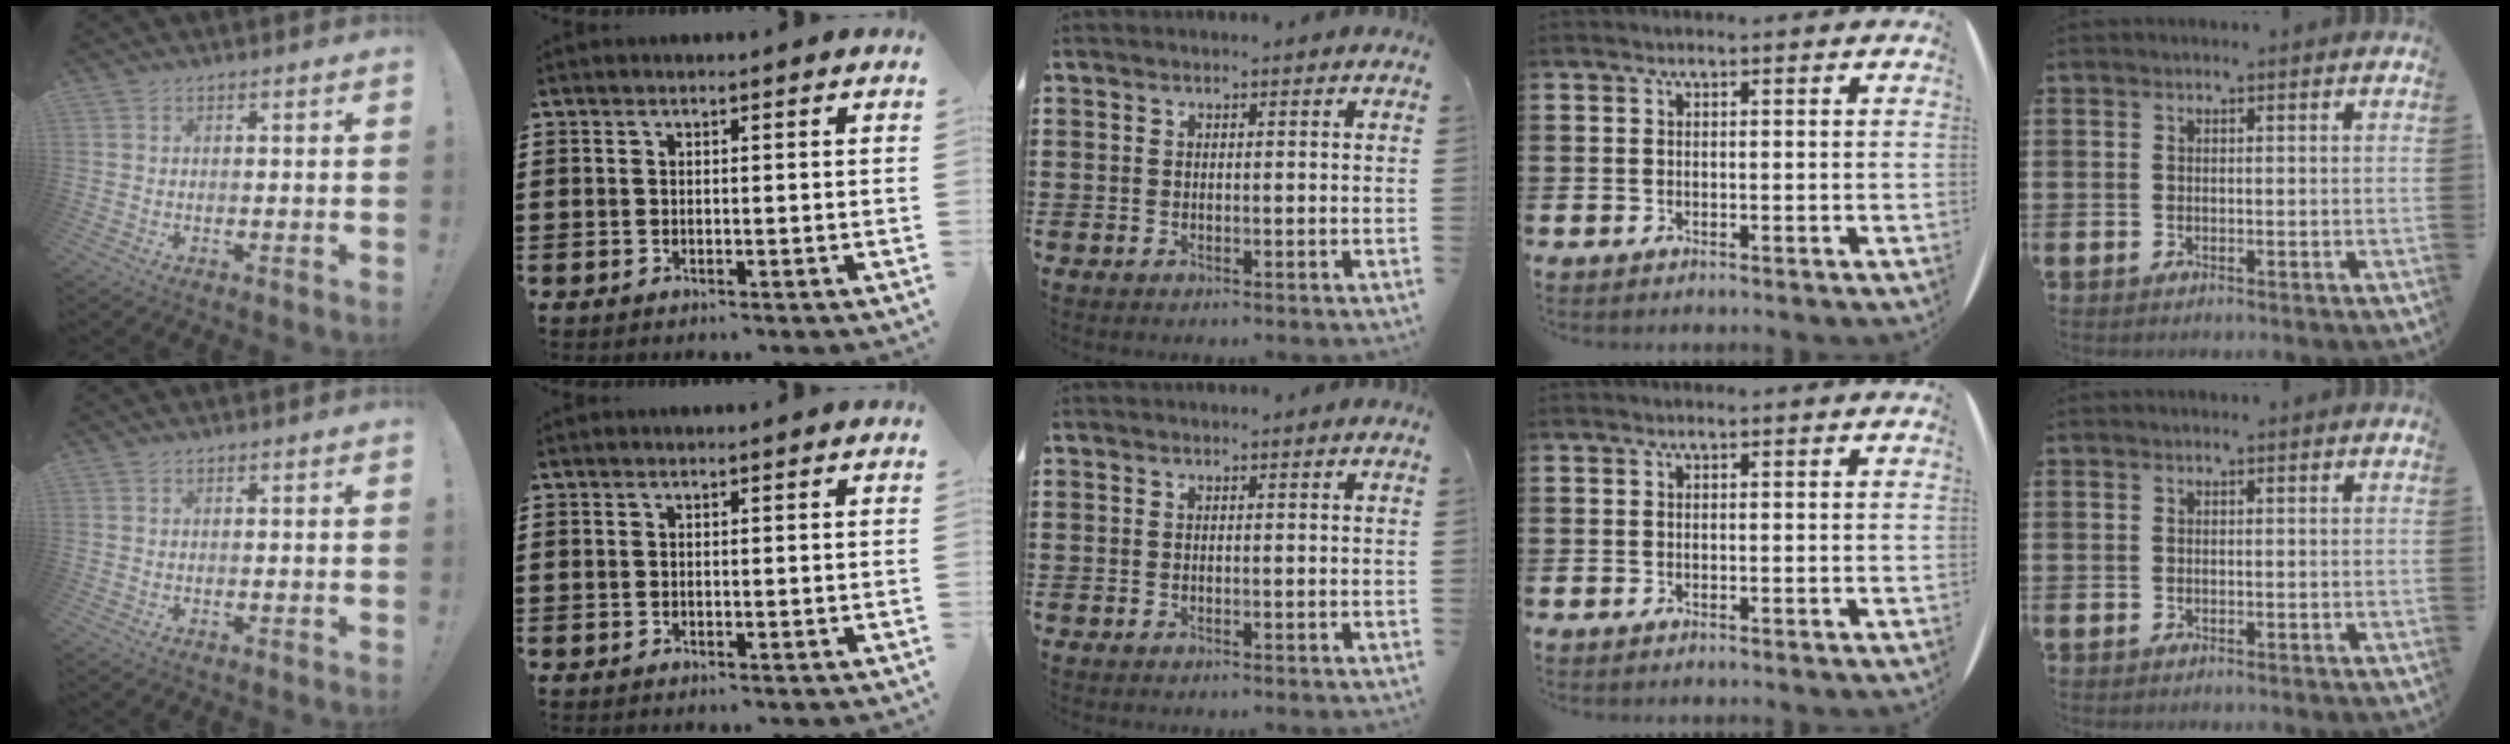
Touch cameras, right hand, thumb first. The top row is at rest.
{}